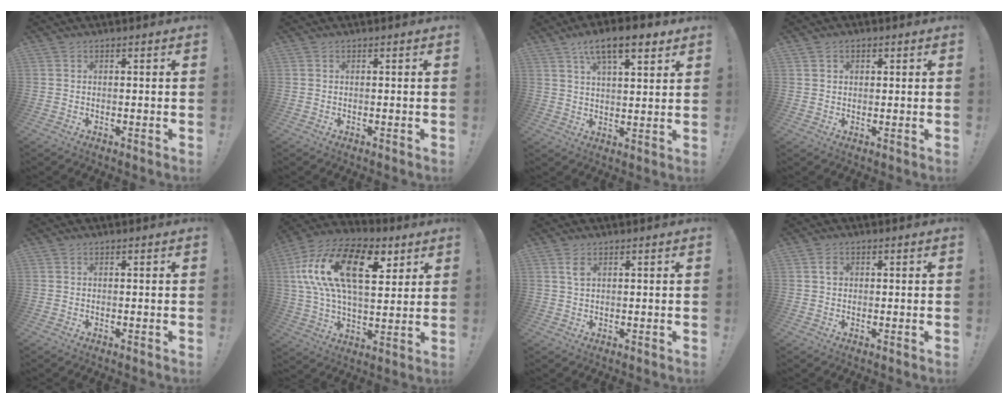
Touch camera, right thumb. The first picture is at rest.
{"total": 0.0}
{"total": 11.1, "force": [6.7, 4.0, 7.9], "torque": [-0.115, -0.027, 0.112]}
{"total": 1.6, "force": [0.6, 1.4, 0.6], "torque": [0.001, -0.003, 0.007]}
{"total": 0.0}
{"total": 23.2, "force": [8.1, 12.7, 17.6], "torque": [-0.312, -0.024, 0.137]}
{"total": 2.6, "force": [1.2, 1.1, 2.0], "torque": [-0.029, -0.004, 0.018]}
{"total": 1.6, "force": [0.2, 1.4, 0.8], "torque": [-0.001, 0.000, -0.001]}